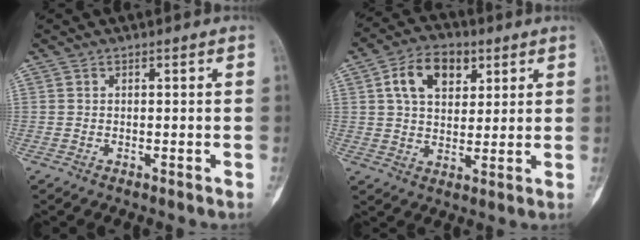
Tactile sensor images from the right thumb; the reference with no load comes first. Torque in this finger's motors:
{"motor_torque": [-0.12, 0.28, 0.36, -0.22, 0.19]}